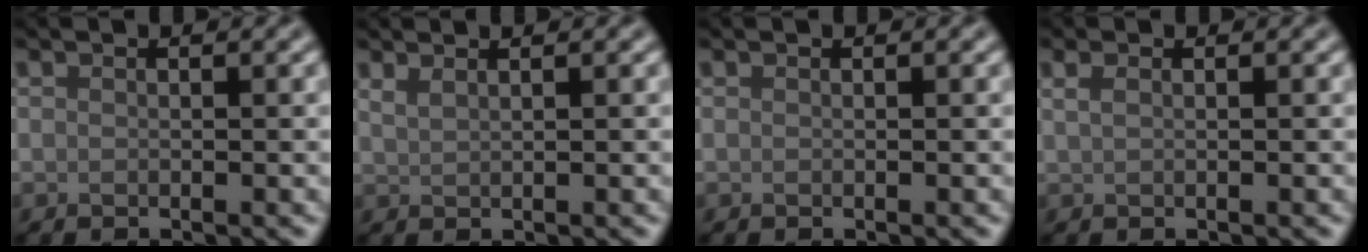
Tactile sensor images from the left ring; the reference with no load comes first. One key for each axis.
{"total": 1.4, "fx": 1.1, "fy": 0.5, "fz": 0.7, "tx": -0.009, "ty": 0.000, "tz": 0.018}
{"total": 0.0}
{"total": 1.0, "fx": 0.6, "fy": 0.4, "fz": 0.7, "tx": -0.016, "ty": -0.001, "tz": 0.012}